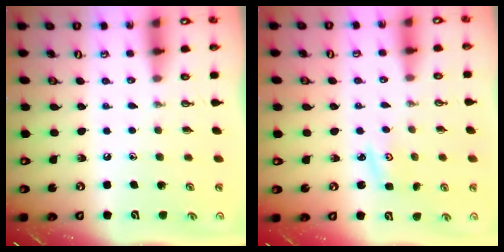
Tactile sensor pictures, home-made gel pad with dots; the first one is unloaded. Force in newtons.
{"total": 2.6, "press": 2.6, "slide": 0.4}